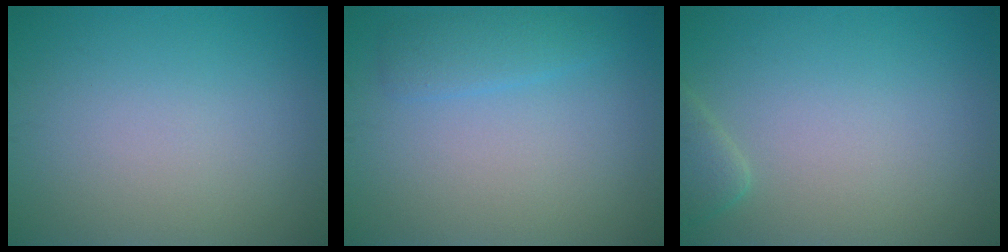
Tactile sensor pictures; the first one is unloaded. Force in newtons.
{"total": 1.9, "press": 1.9, "slide": 0.2}
{"total": 1.6, "press": 1.6, "slide": 0.2}